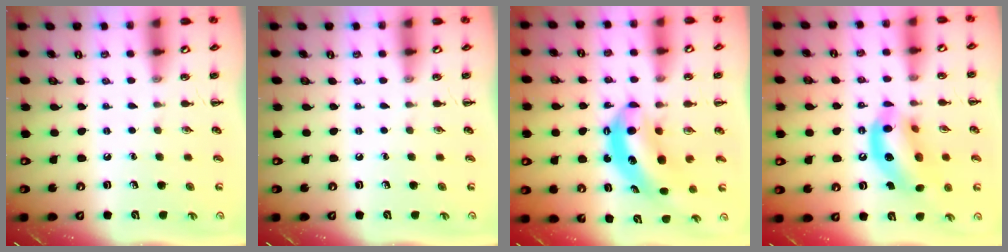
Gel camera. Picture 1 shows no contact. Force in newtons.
{"total": 0.0}
{"total": 6.7, "press": 6.6, "slide": 1.5}
{"total": 14.6, "press": 14.1, "slide": 3.9}